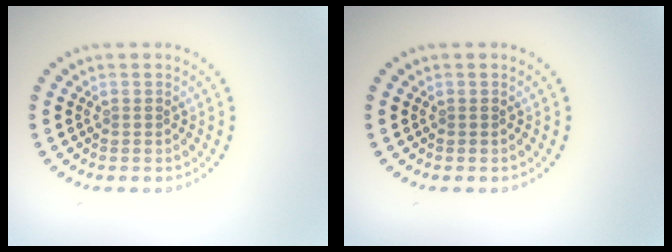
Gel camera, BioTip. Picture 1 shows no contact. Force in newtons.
{"total": 0.0}